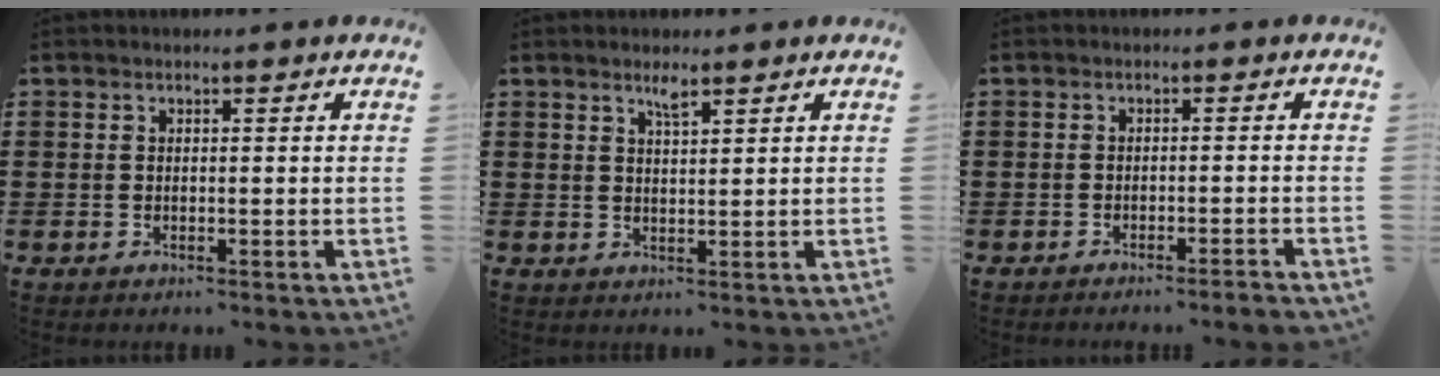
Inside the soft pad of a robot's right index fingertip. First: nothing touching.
{"total": 2.2, "force": [1.6, 0.4, 1.4], "torque": [-0.022, -0.001, 0.027]}
{"total": 1.8, "force": [-1.6, -0.3, 0.6], "torque": [-0.010, 0.001, -0.032]}